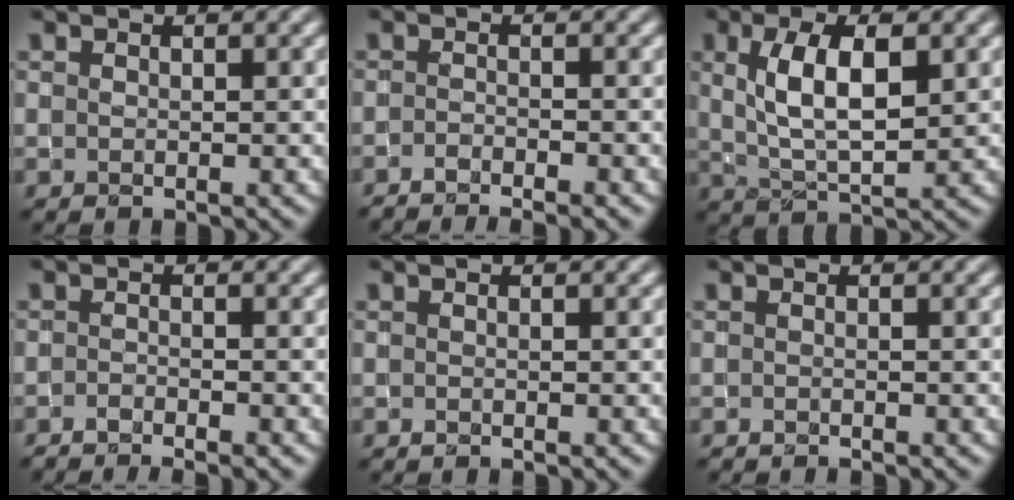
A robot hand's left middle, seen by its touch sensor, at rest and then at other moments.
{"total": 3.4, "force": [-2.7, 0.5, 2.0], "torque": [-0.036, 0.001, -0.050]}
{"total": 6.0, "force": [1.5, 2.5, 5.3], "torque": [-0.101, 0.008, 0.032]}
{"total": 3.3, "force": [-2.6, 0.5, 1.9], "torque": [-0.036, 0.000, -0.048]}
{"total": 0.6, "force": [-0.5, 0.1, 0.3], "torque": [-0.003, -0.005, -0.009]}
{"total": 1.0, "force": [-0.9, 0.1, 0.3], "torque": [-0.002, -0.002, -0.018]}